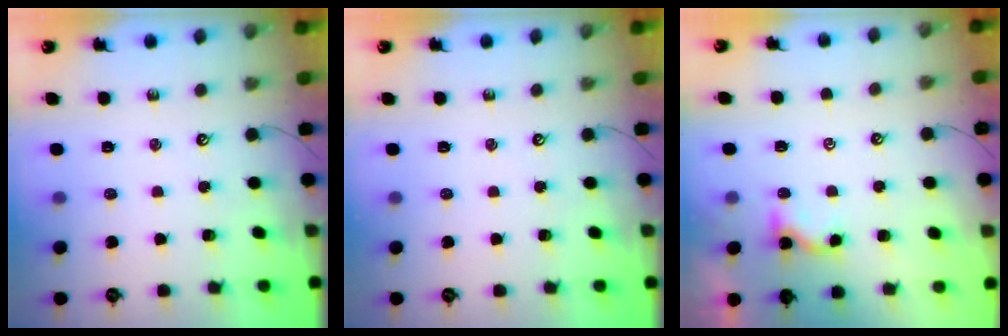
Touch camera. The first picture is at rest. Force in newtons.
{"total": 0.0}
{"total": 2.4, "press": 2.4, "slide": 0.1}